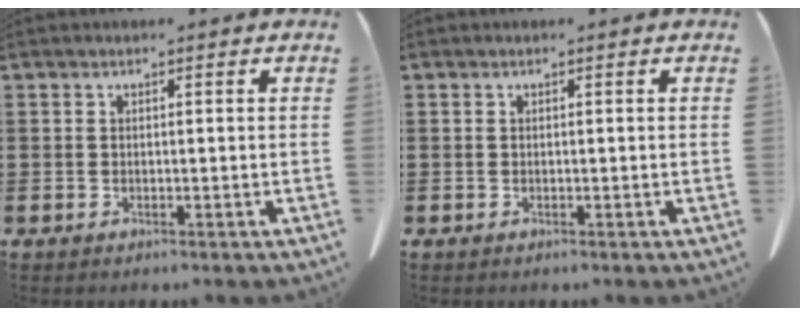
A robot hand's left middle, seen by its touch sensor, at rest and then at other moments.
{"total": 0.0}